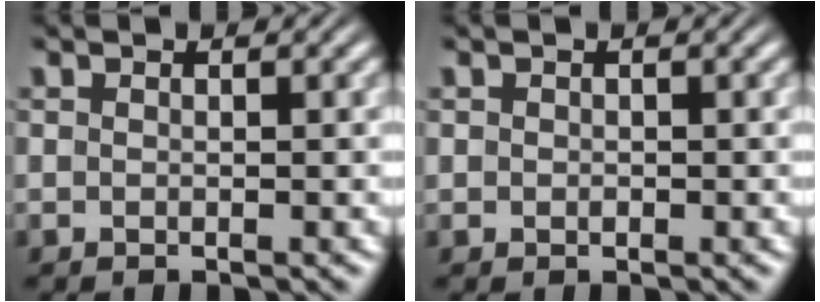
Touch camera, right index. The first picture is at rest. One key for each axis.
{"total": 0.6, "fx": 0.0, "fy": 0.6, "fz": 0.2, "tx": -0.009, "ty": -0.006, "tz": 0.004}